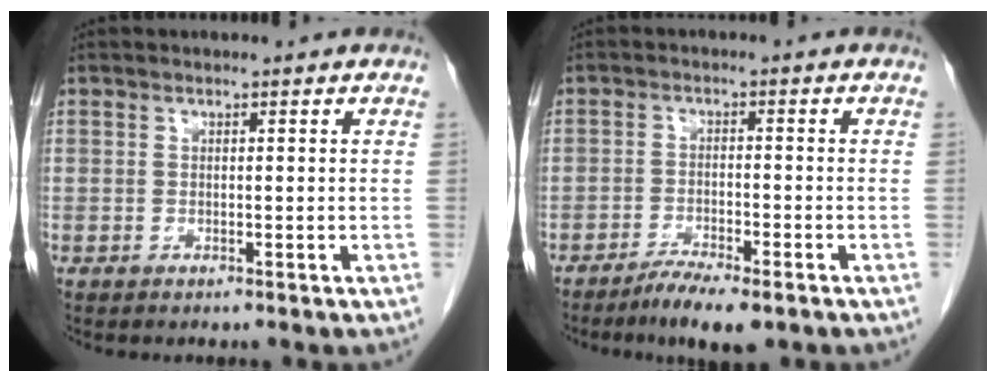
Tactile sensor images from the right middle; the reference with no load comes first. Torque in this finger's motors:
{"motor_torque": [0.53, -0.41, 0.18, 0.04]}